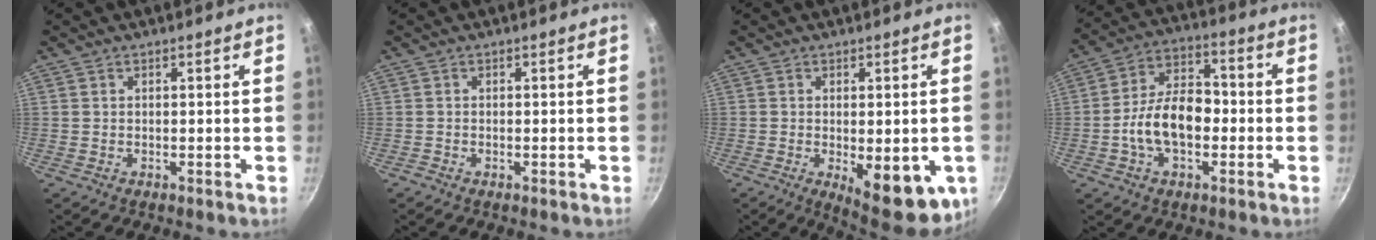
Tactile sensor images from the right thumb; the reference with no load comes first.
{"total": 0.0}
{"total": 14.3, "force": [-3.5, 5.6, 12.7], "torque": [-0.137, -0.015, -0.033]}
{"total": 13.0, "force": [-2.5, 8.1, 9.9], "torque": [-0.144, 0.039, -0.056]}